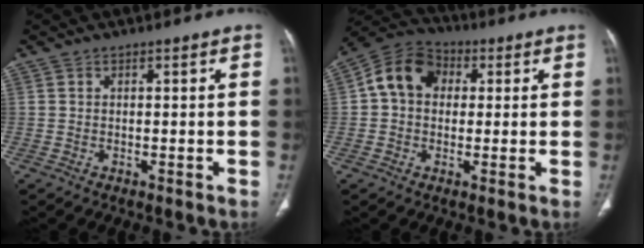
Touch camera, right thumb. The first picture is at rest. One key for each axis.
{"total": 10.4, "fx": 1.7, "fy": 8.1, "fz": 6.2, "tx": -0.096, "ty": 0.024, "tz": 0.014}